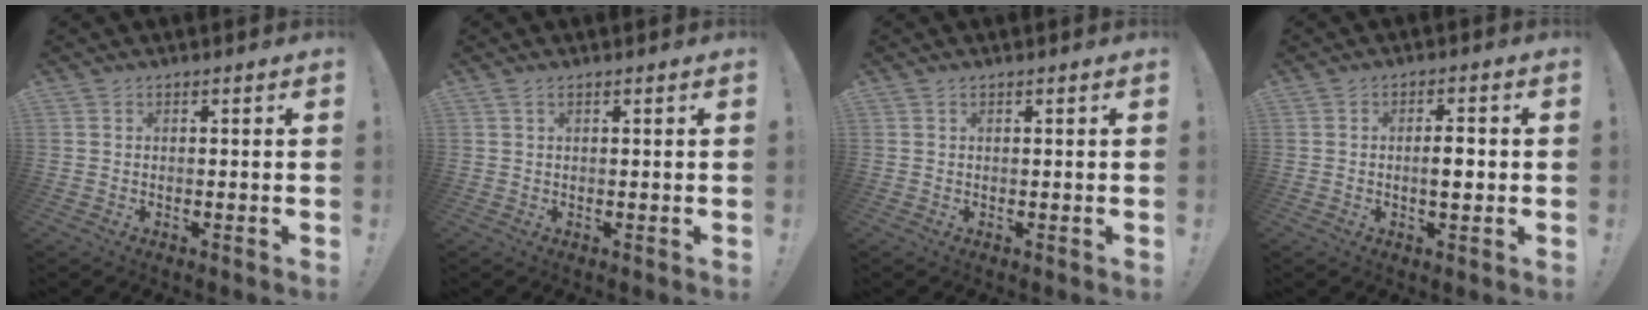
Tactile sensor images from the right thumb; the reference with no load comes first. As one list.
[{"total": 1.0, "force": [0.5, 0.2, 0.9], "torque": [-0.015, 0.000, 0.008]}, {"total": 0.0}, {"total": 3.1, "force": [-0.5, 0.9, 2.9], "torque": [-0.039, 0.000, -0.013]}]